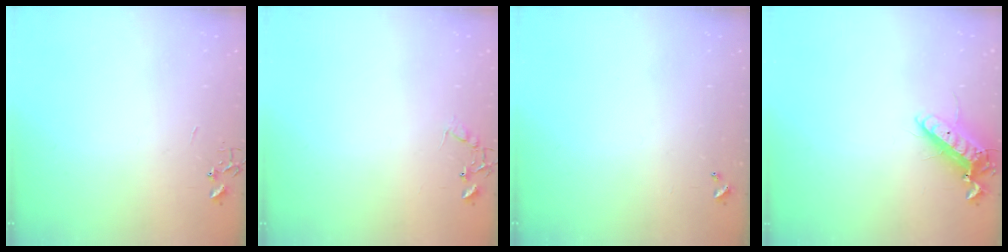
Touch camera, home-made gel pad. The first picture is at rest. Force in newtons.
{"total": 7.5, "press": 7.5, "slide": 0.4}
{"total": 0.0}
{"total": 12.9, "press": 12.7, "slide": 2.1}